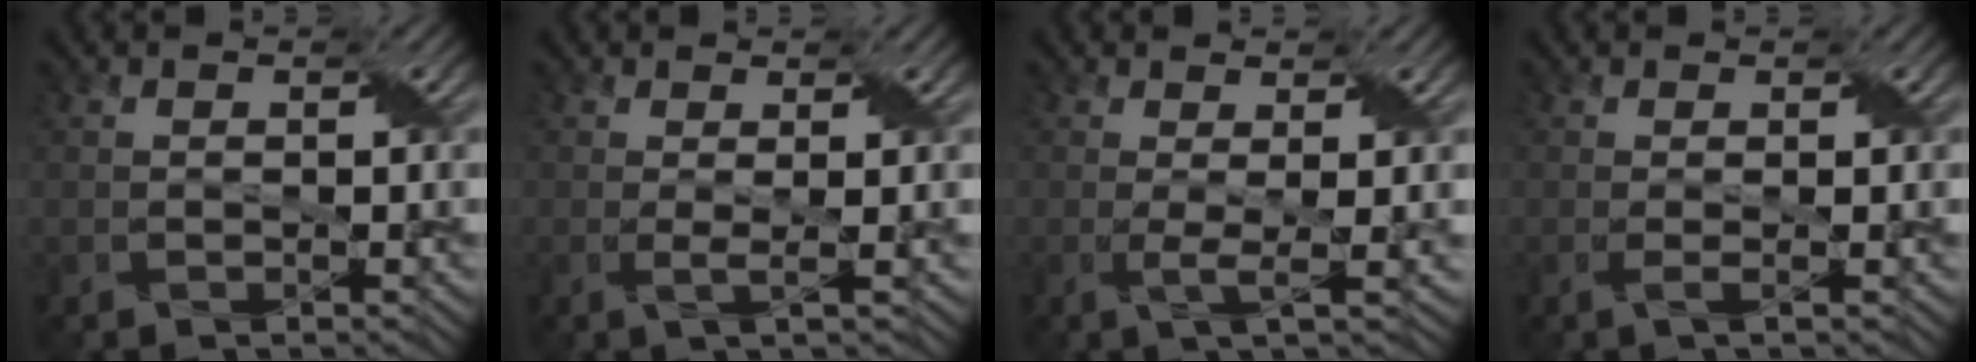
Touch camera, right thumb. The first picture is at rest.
{"total": 1.5, "force": [0.3, 0.4, 1.5], "torque": [-0.033, 0.001, -0.003]}
{"total": 2.6, "force": [0.2, 0.5, 2.6], "torque": [-0.051, 0.000, 0.001]}
{"total": 1.3, "force": [0.0, 0.3, 1.2], "torque": [-0.026, -0.001, -0.005]}